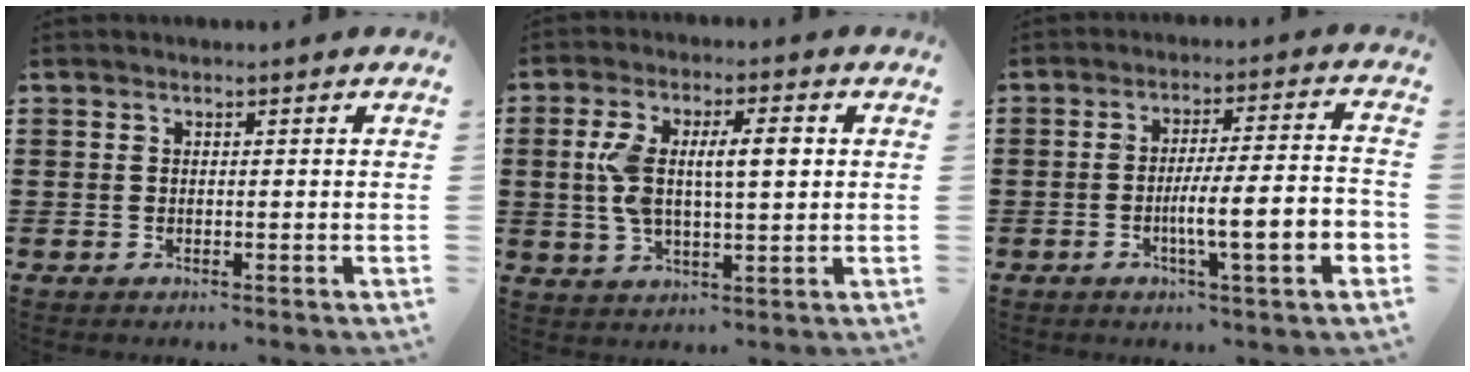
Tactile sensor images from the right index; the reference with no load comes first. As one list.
[{"total": 8.6, "force": [1.2, 3.3, 7.8], "torque": [-0.167, 0.006, 0.014]}, {"total": 8.7, "force": [-2.9, 0.4, 8.2], "torque": [-0.130, -0.009, -0.054]}]